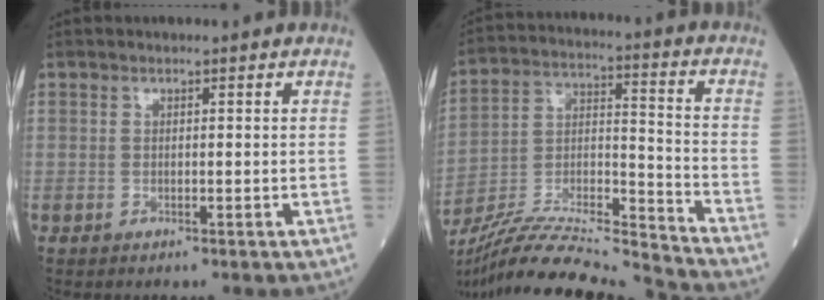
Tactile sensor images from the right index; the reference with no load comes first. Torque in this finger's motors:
{"motor_torque": [-0.12, -0.48, 0.17, 0.05]}